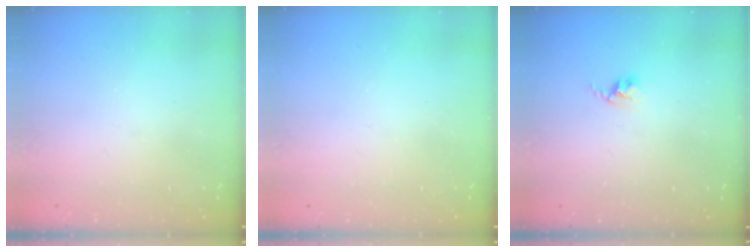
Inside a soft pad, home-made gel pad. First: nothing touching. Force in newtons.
{"total": 0.0}
{"total": 2.4, "press": 2.4, "slide": 0.3}